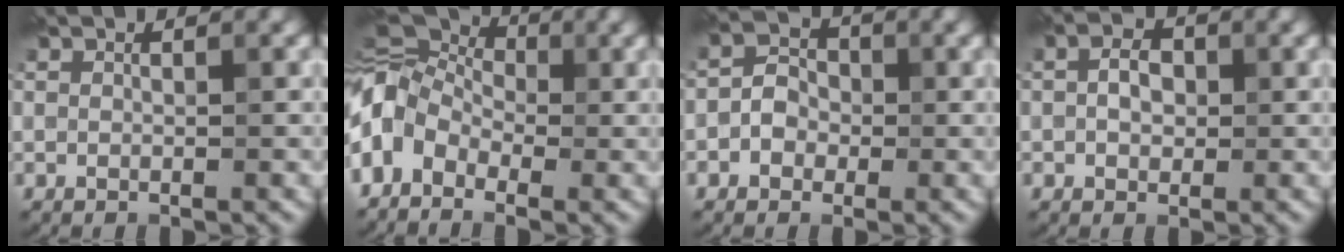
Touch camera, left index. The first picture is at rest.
{"total": 9.2, "force": [-2.0, 6.8, 5.9], "torque": [-0.109, 0.020, -0.052]}
{"total": 2.4, "force": [-0.7, 2.0, 1.1], "torque": [-0.013, 0.006, -0.019]}
{"total": 2.4, "force": [0.0, 1.7, 1.7], "torque": [-0.030, 0.004, -0.006]}